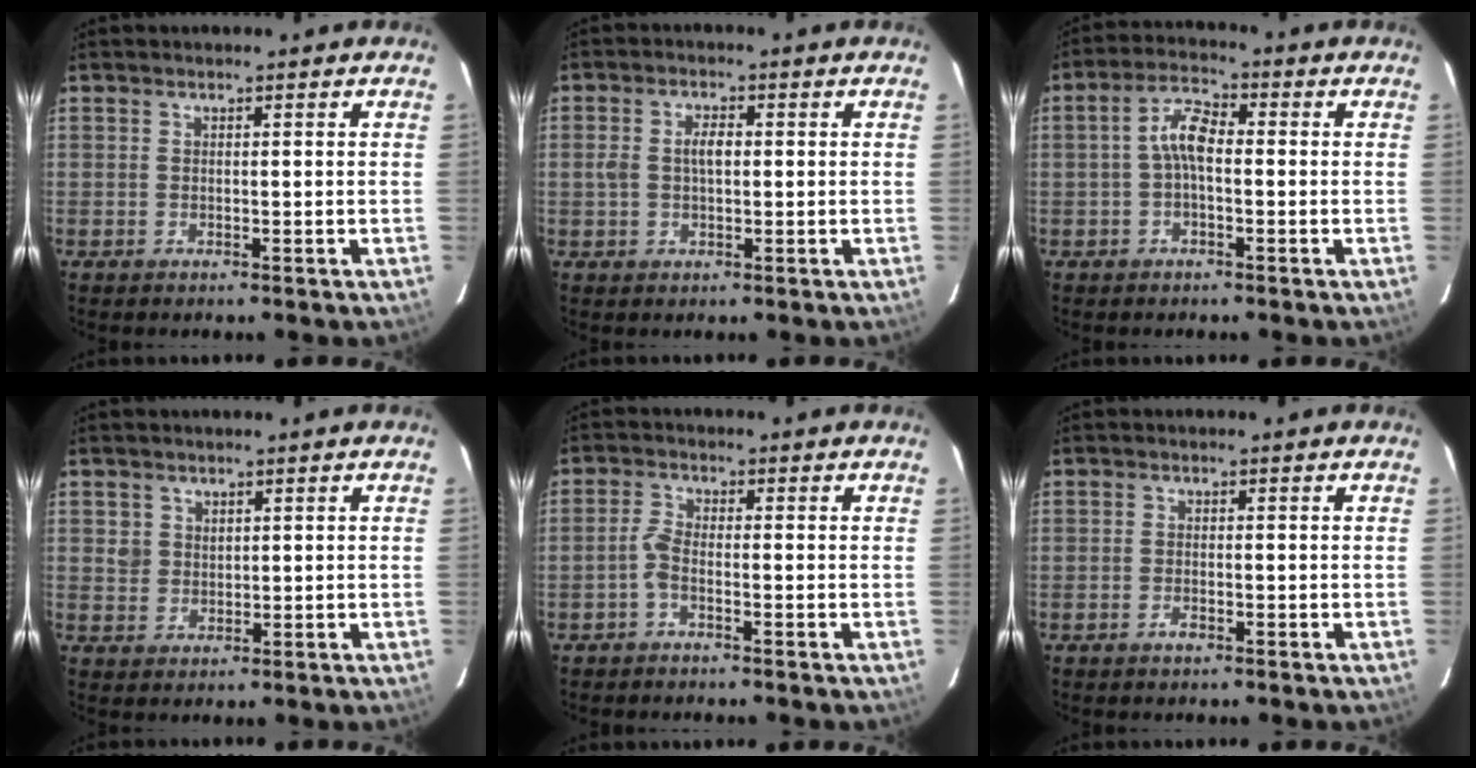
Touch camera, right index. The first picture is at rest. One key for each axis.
{"total": 4.0, "fx": 0.2, "fy": 2.2, "fz": 3.3, "tx": -0.064, "ty": 0.007, "tz": 0.004}
{"total": 5.0, "fx": -0.6, "fy": 2.1, "fz": 4.5, "tx": -0.093, "ty": 0.019, "tz": -0.014}
{"total": 2.7, "fx": 1.1, "fy": 2.4, "fz": 0.4, "tx": 0.001, "ty": 0.010, "tz": 0.022}
{"total": 2.2, "fx": -1.3, "fy": 0.5, "fz": 1.7, "tx": -0.048, "ty": 0.006, "tz": -0.032}
{"total": 1.3, "fx": -0.9, "fy": 0.5, "fz": 0.8, "tx": -0.018, "ty": -0.001, "tz": -0.016}